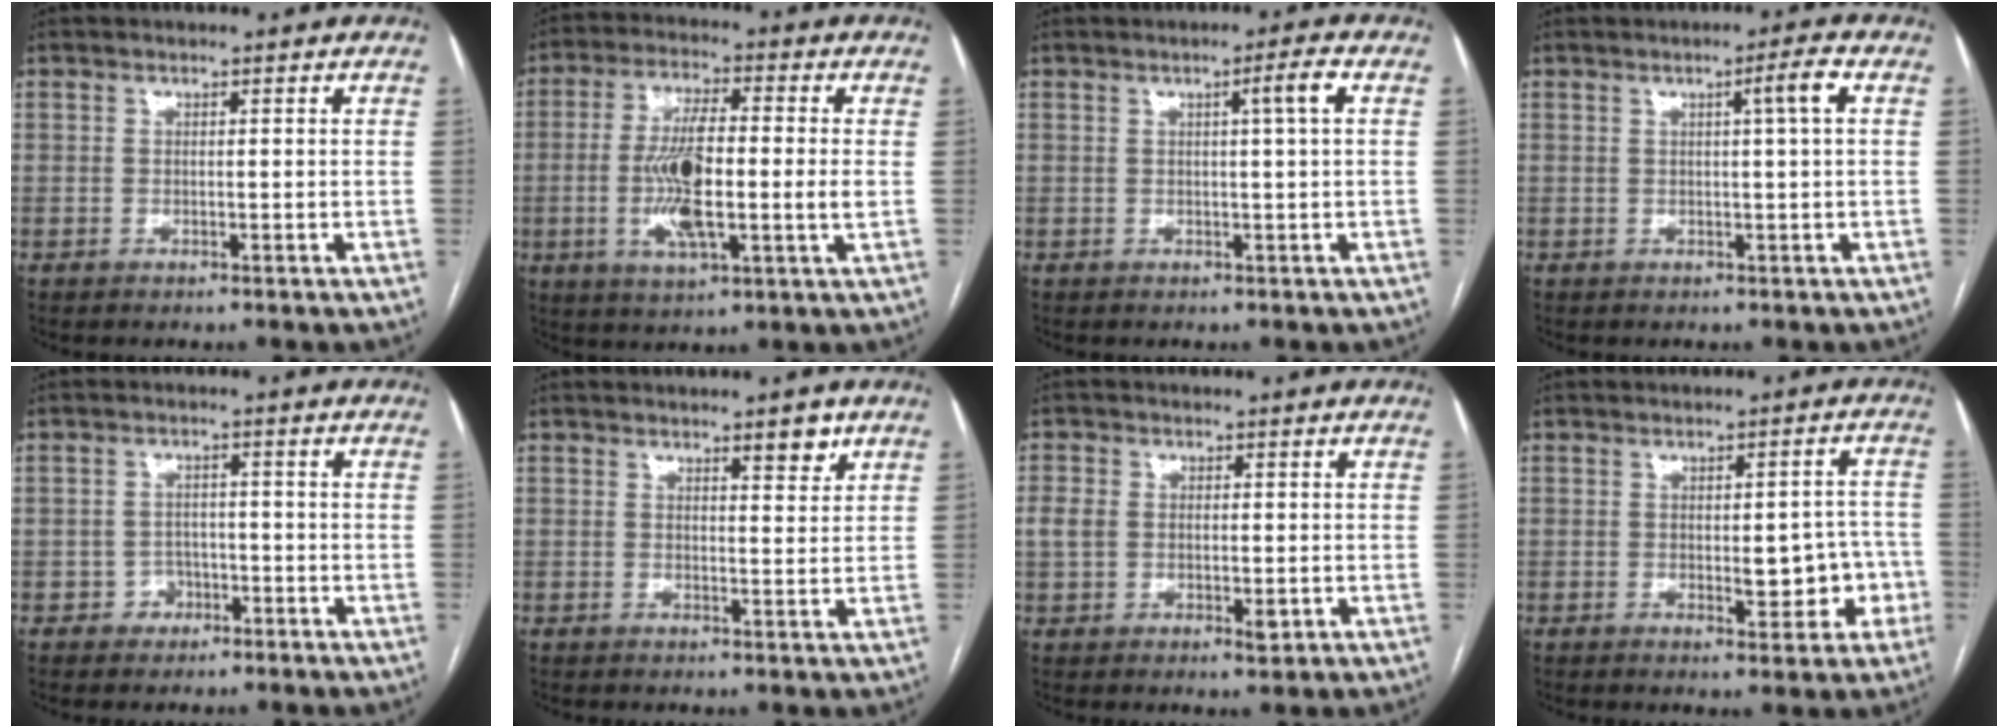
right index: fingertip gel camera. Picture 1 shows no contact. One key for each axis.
{"total": 12.2, "fx": -1.1, "fy": 2.1, "fz": 11.9, "tx": -0.237, "ty": 0.002, "tz": -0.020}
{"total": 3.0, "fx": 0.7, "fy": -0.6, "fz": 2.9, "tx": -0.046, "ty": 0.002, "tz": 0.011}
{"total": 3.2, "fx": 0.7, "fy": -0.6, "fz": 3.0, "tx": -0.048, "ty": 0.002, "tz": 0.012}
{"total": 2.8, "fx": -1.4, "fy": 2.4, "fz": 0.4, "tx": 0.003, "ty": 0.013, "tz": -0.021}
{"total": 3.1, "fx": 2.1, "fy": 0.7, "fz": 2.1, "tx": -0.029, "ty": -0.006, "tz": 0.030}
{"total": 5.2, "fx": -0.4, "fy": 3.3, "fz": 3.9, "tx": -0.080, "ty": 0.004, "tz": 0.001}
{"total": 5.2, "fx": -1.1, "fy": 2.6, "fz": 4.4, "tx": -0.051, "ty": 0.011, "tz": -0.002}